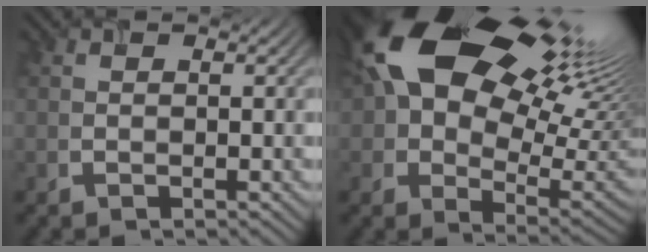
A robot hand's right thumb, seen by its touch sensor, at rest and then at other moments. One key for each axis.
{"total": 22.4, "fx": 10.2, "fy": 13.0, "fz": 15.2, "tx": -0.277, "ty": 0.034, "tz": 0.178}